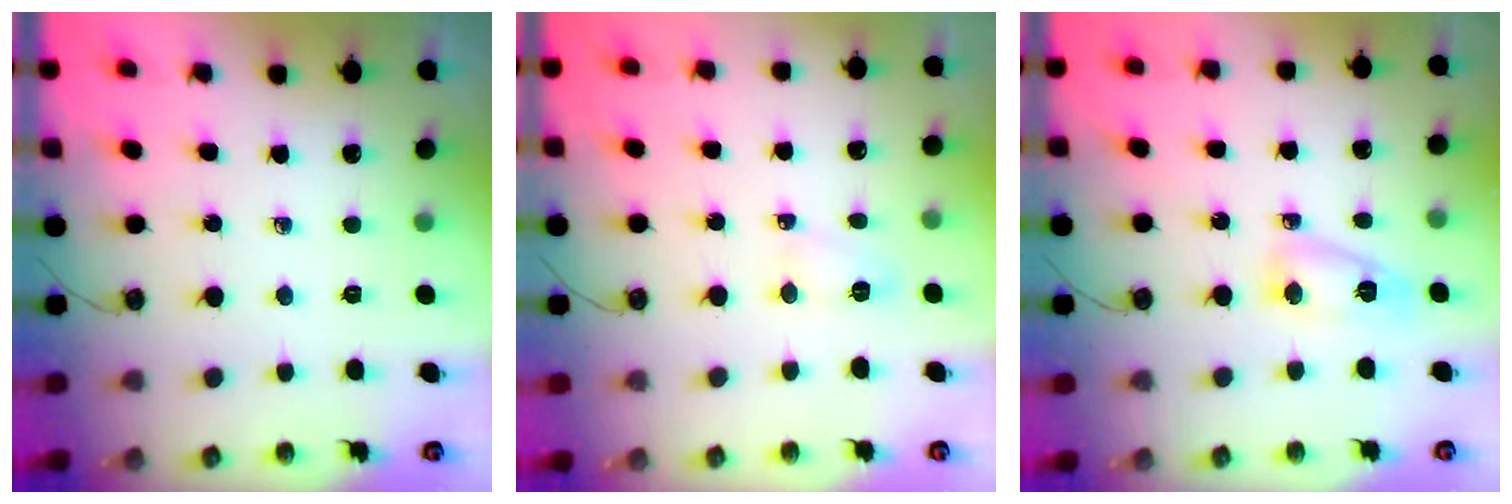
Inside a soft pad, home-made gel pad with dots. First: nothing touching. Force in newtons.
{"total": 3.7, "press": 3.7, "slide": 0.7}
{"total": 6.1, "press": 6.0, "slide": 0.8}